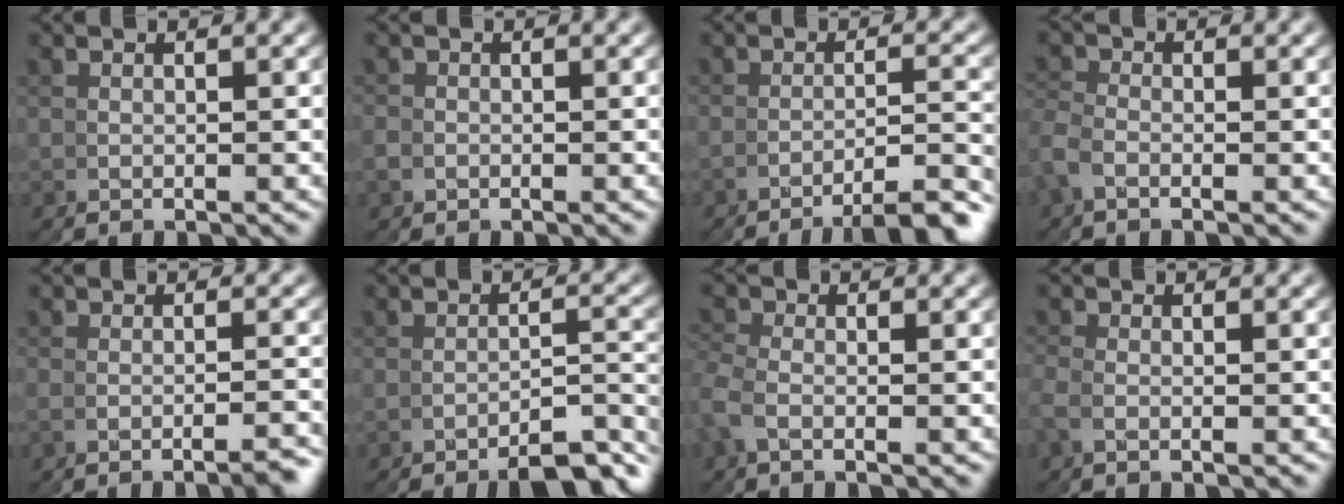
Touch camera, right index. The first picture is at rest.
{"total": 1.5, "force": [-0.3, 0.7, -1.3], "torque": [0.018, -0.005, -0.001]}
{"total": 4.5, "force": [-4.0, -2.0, 0.5], "torque": [0.011, 0.018, -0.070]}
{"total": 2.8, "force": [-1.0, -0.2, -2.6], "torque": [0.034, 0.002, -0.022]}
{"total": 2.5, "force": [-0.9, -2.0, -1.2], "torque": [0.022, 0.020, -0.024]}
{"total": 5.6, "force": [-5.4, 0.1, 1.4], "torque": [0.005, 0.005, -0.080]}
{"total": 2.4, "force": [0.3, -0.5, -2.3], "torque": [0.028, 0.005, 0.002]}
{"total": 2.0, "force": [-0.2, -1.5, -1.3], "torque": [0.016, 0.008, -0.011]}